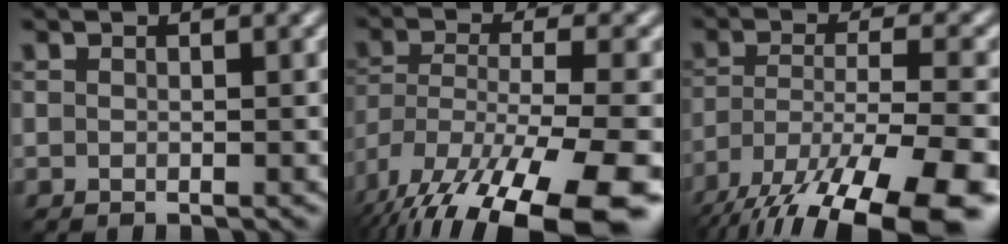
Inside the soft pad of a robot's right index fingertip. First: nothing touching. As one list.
[{"total": 16.0, "force": [-10.3, 6.3, 10.5], "torque": [-0.218, -0.051, -0.132]}, {"total": 14.5, "force": [-9.9, 5.4, 9.1], "torque": [-0.189, -0.039, -0.137]}]